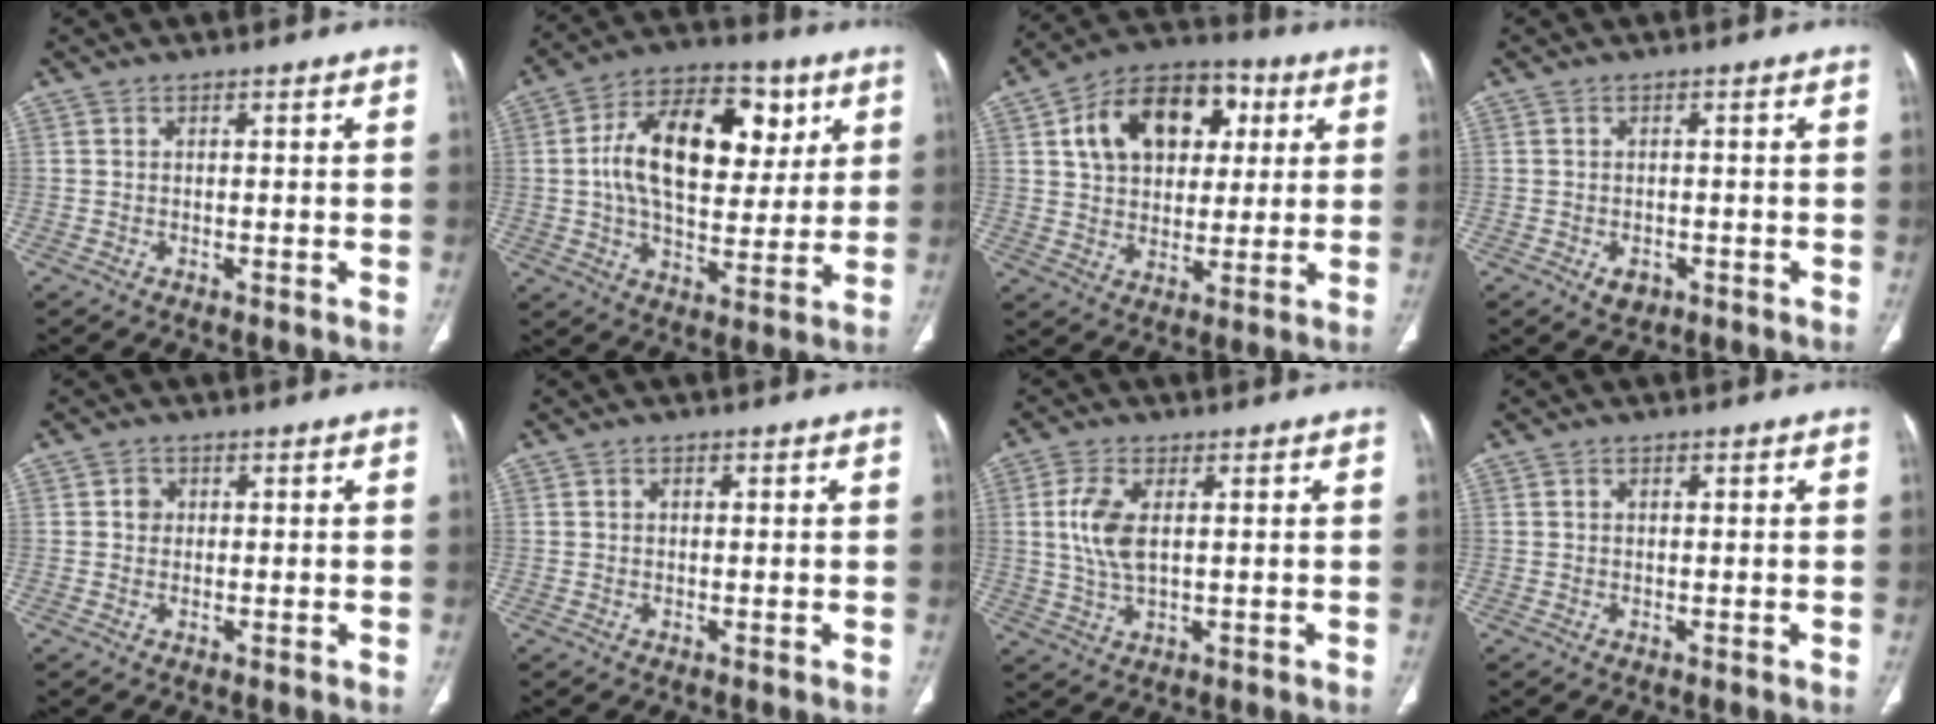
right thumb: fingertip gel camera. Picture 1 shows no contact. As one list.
[{"total": 20.5, "force": [4.8, 12.0, 15.9], "torque": [-0.229, 0.001, 0.073]}, {"total": 17.6, "force": [5.4, 12.1, 11.6], "torque": [-0.154, 0.008, 0.086]}, {"total": 2.5, "force": [-1.1, 1.8, 1.4], "torque": [-0.013, 0.002, -0.008]}, {"total": 1.8, "force": [0.3, 1.7, 0.6], "torque": [-0.001, 0.003, 0.002]}, {"total": 1.0, "force": [0.3, 0.8, 0.6], "torque": [-0.007, 0.001, 0.004]}, {"total": 7.3, "force": [1.3, 3.5, 6.3], "torque": [-0.145, -0.003, 0.029]}, {"total": 0.6, "force": [0.2, 0.4, 0.4], "torque": [-0.005, 0.000, 0.004]}]